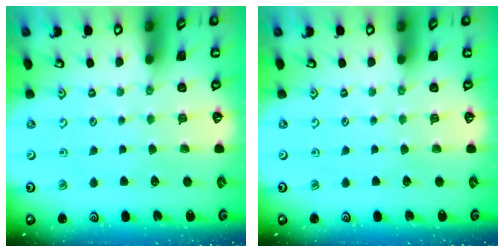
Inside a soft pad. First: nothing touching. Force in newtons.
{"total": 0.0}